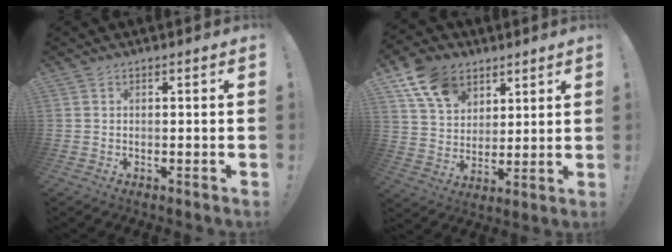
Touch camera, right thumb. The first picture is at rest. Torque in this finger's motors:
{"motor_torque": [0.02, 0.53, 0.17, 0.47, 0.05]}